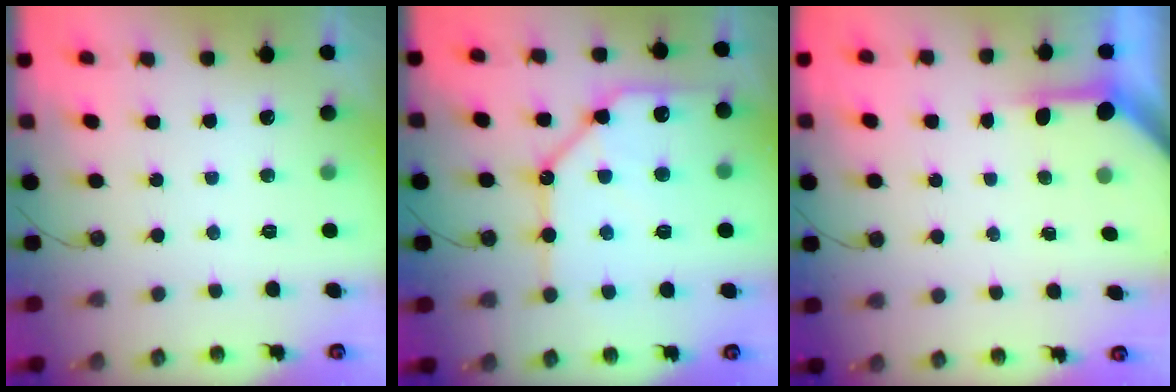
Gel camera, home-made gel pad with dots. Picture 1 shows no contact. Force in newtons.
{"total": 16.1, "press": 16.0, "slide": 1.7}
{"total": 4.0, "press": 4.0, "slide": 0.4}